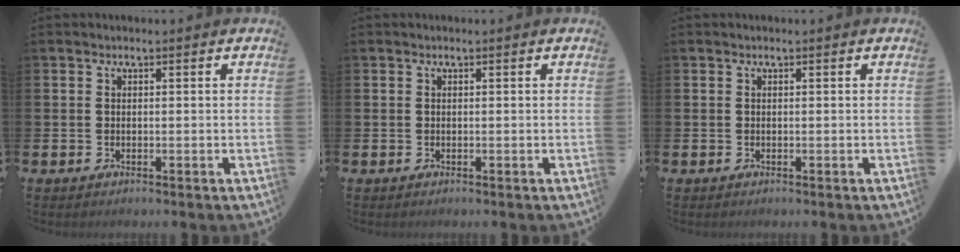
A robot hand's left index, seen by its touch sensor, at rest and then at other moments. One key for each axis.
{"total": 0.0}
{"total": 0.0}